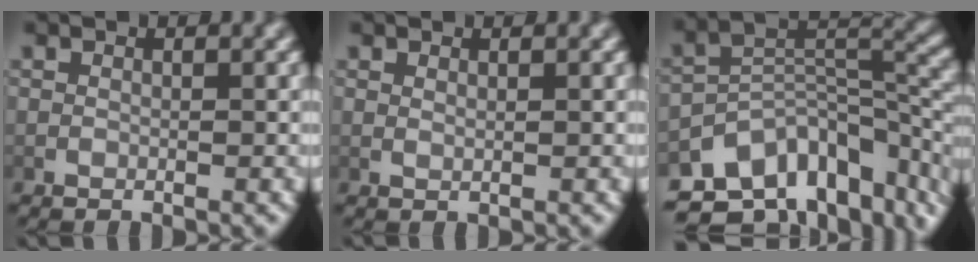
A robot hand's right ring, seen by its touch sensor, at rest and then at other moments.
{"total": 0.6, "force": [0.5, -0.2, 0.3], "torque": [-0.004, -0.004, 0.015]}
{"total": 14.0, "force": [-6.7, 8.9, 8.5], "torque": [-0.128, -0.022, -0.103]}